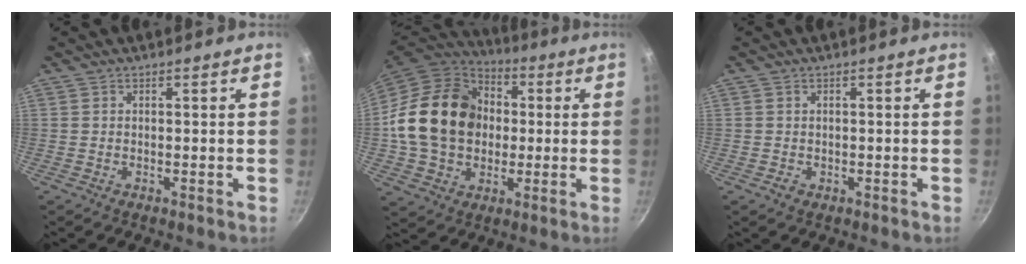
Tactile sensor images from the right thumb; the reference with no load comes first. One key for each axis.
{"total": 21.0, "fx": 1.1, "fy": 16.6, "fz": 12.8, "tx": -0.202, "ty": 0.029, "tz": 0.020}
{"total": 1.3, "fx": -0.3, "fy": 1.1, "fz": 0.5, "tx": -0.004, "ty": -0.002, "tz": -0.004}